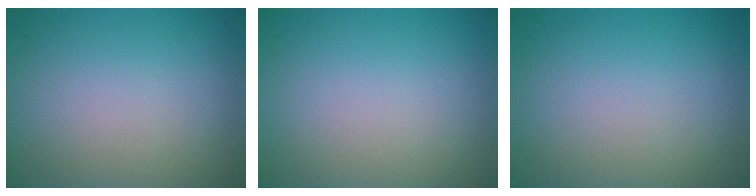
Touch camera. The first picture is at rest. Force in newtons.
{"total": 0.0}
{"total": 0.0}